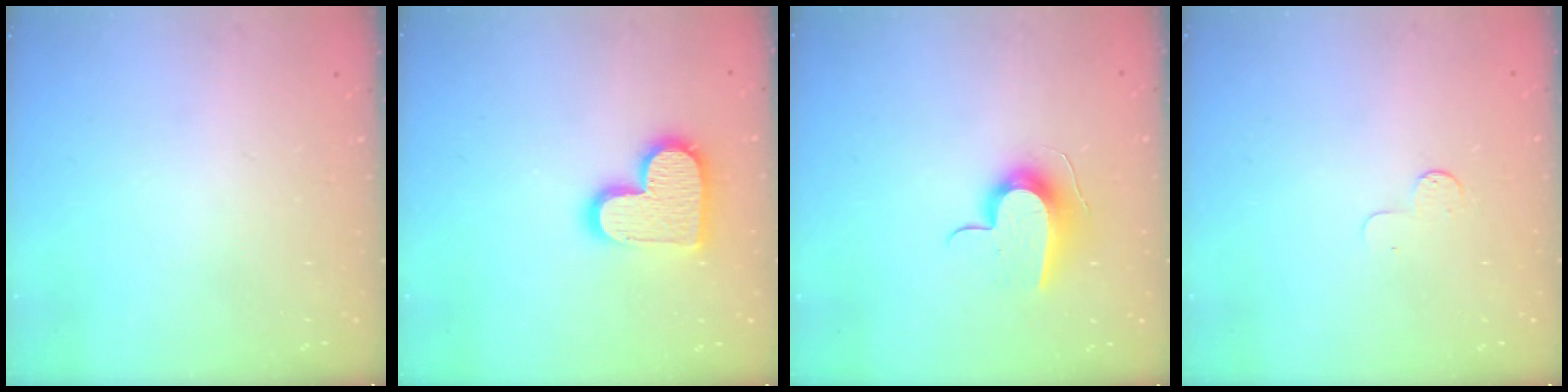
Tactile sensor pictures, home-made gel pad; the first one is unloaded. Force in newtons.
{"total": 15.1, "press": 15.1, "slide": 1.1}
{"total": 10.8, "press": 10.8, "slide": 0.2}
{"total": 4.1, "press": 4.0, "slide": 0.4}